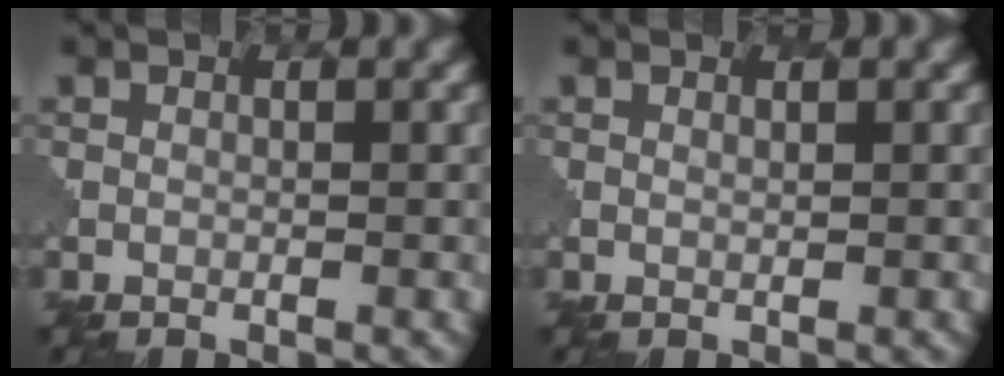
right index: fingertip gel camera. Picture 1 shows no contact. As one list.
[{"total": 0.5, "force": [0.5, 0.0, 0.2], "torque": [-0.001, -0.003, 0.010]}]